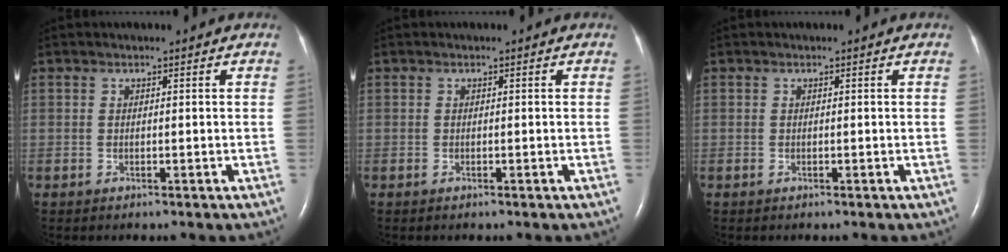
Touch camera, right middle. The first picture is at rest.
{"total": 0.0}
{"total": 0.0}